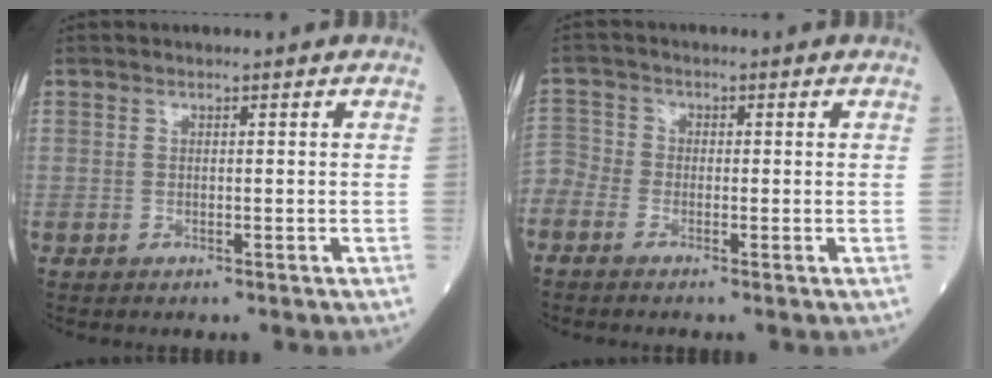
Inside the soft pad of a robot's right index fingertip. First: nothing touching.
{"total": 4.0, "force": [-2.5, 2.8, 1.4], "torque": [-0.048, 0.003, -0.060]}